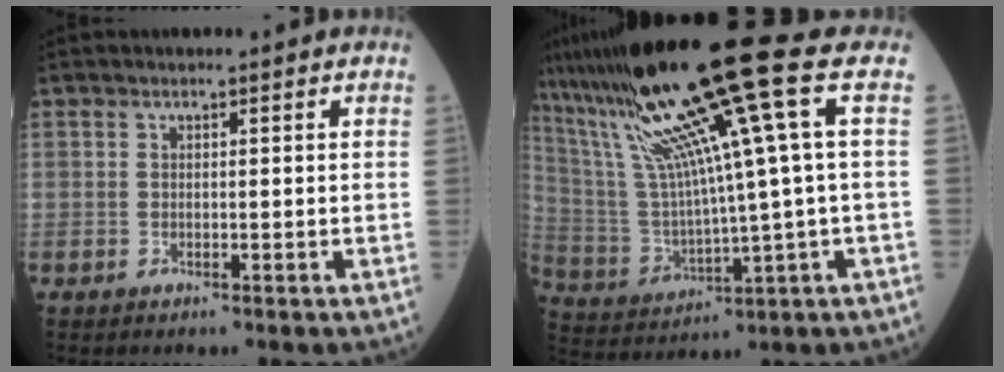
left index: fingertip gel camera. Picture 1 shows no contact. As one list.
[{"total": 19.1, "force": [9.2, -1.3, 16.7], "torque": [-0.293, 0.020, 0.162]}]